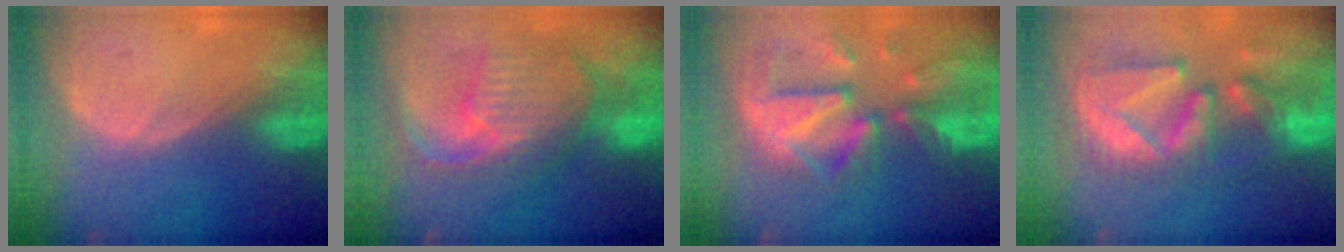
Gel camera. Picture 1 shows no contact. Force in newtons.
{"total": 10.9, "press": 9.6, "slide": 5.3}
{"total": 12.0, "press": 10.5, "slide": 5.9}
{"total": 12.3, "press": 11.0, "slide": 5.6}